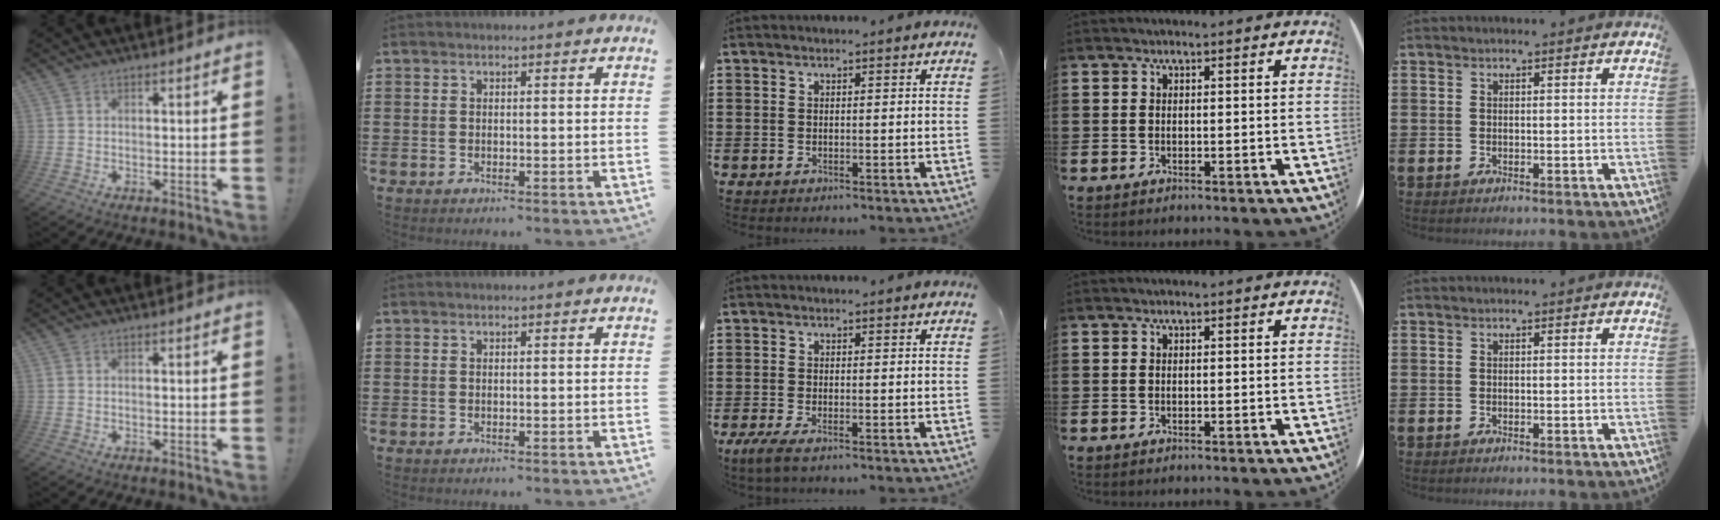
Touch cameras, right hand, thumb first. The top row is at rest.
{"middle": {"total": 1.7, "force": [-1.0, 0.3, 1.3], "torque": [-0.033, -0.004, -0.020]}}